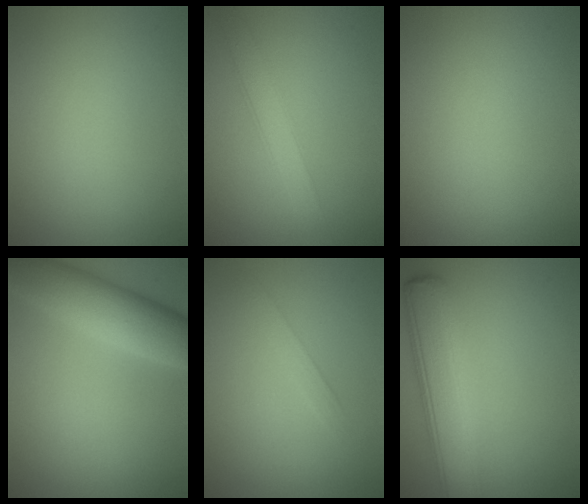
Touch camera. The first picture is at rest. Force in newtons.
{"total": 2.4, "press": 2.4, "slide": 0.0}
{"total": 0.0}
{"total": 7.0, "press": 7.0, "slide": 0.3}
{"total": 1.2, "press": 1.2, "slide": 0.1}
{"total": 6.5, "press": 6.5, "slide": 0.5}